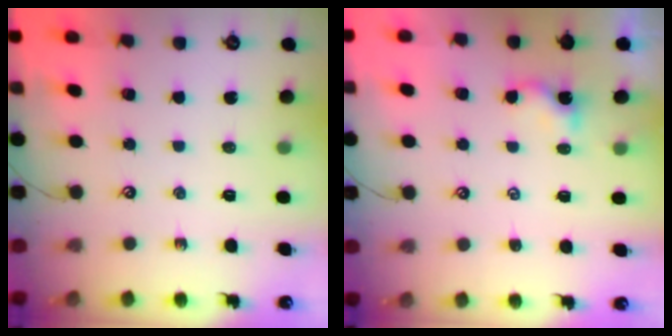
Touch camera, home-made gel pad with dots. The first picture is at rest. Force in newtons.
{"total": 0.8, "press": 0.8, "slide": 0.1}